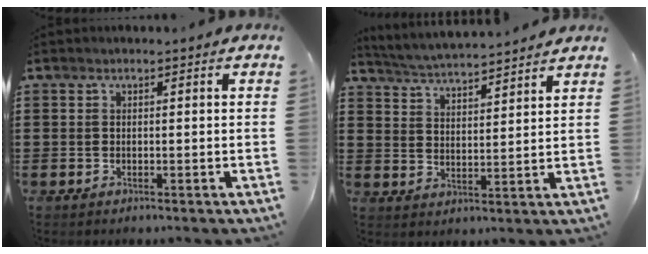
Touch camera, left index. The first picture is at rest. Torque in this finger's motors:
{"motor_torque": [2.14, 0.00, 0.12, 0.06]}